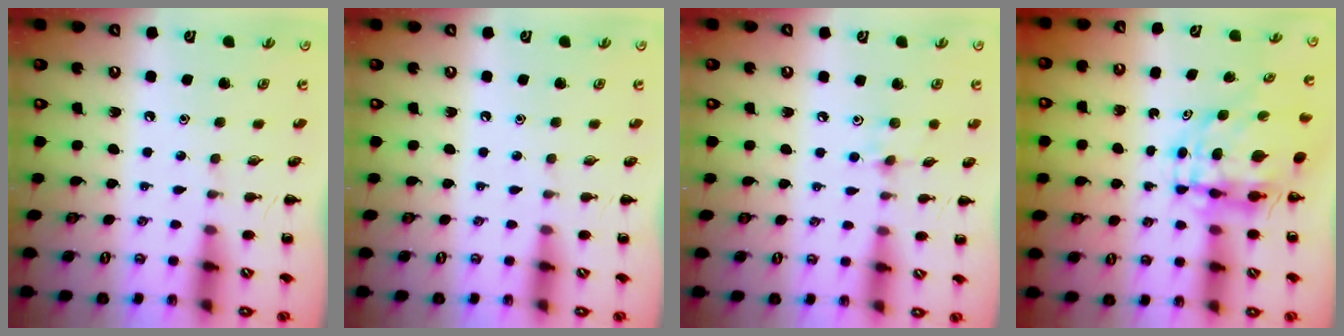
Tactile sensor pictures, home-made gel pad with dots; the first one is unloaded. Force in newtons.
{"total": 0.0}
{"total": 5.3, "press": 5.1, "slide": 1.6}
{"total": 6.2, "press": 6.1, "slide": 1.1}